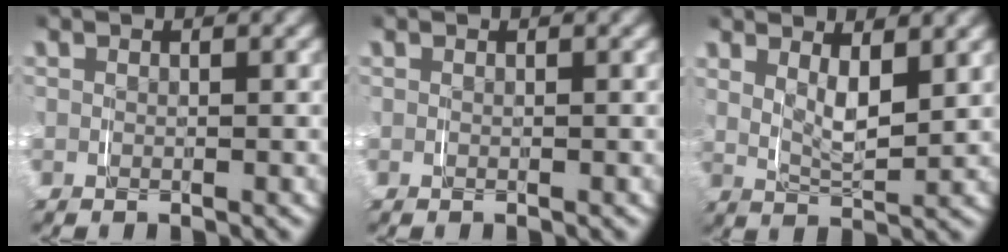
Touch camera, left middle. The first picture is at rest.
{"total": 0.0}
{"total": 4.0, "force": [1.8, 1.7, 3.1], "torque": [-0.057, -0.016, 0.035]}